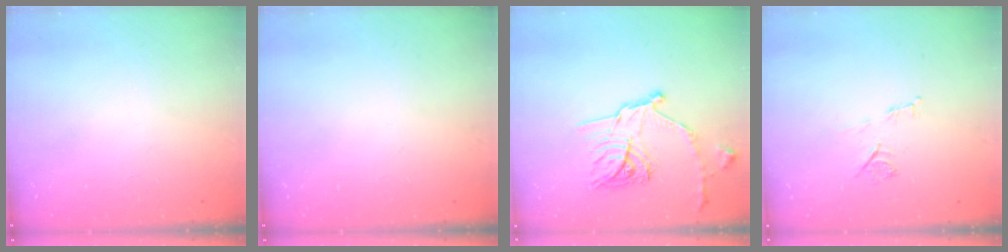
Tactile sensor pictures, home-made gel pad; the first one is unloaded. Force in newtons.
{"total": 0.0}
{"total": 16.7, "press": 16.6, "slide": 0.6}
{"total": 6.6, "press": 6.5, "slide": 0.9}